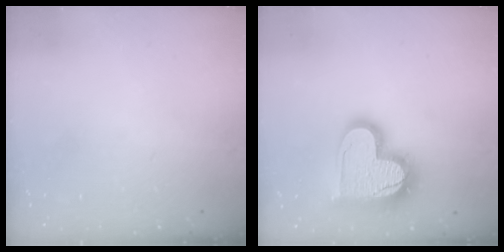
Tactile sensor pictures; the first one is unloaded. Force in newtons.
{"total": 19.4, "press": 19.3, "slide": 1.5}